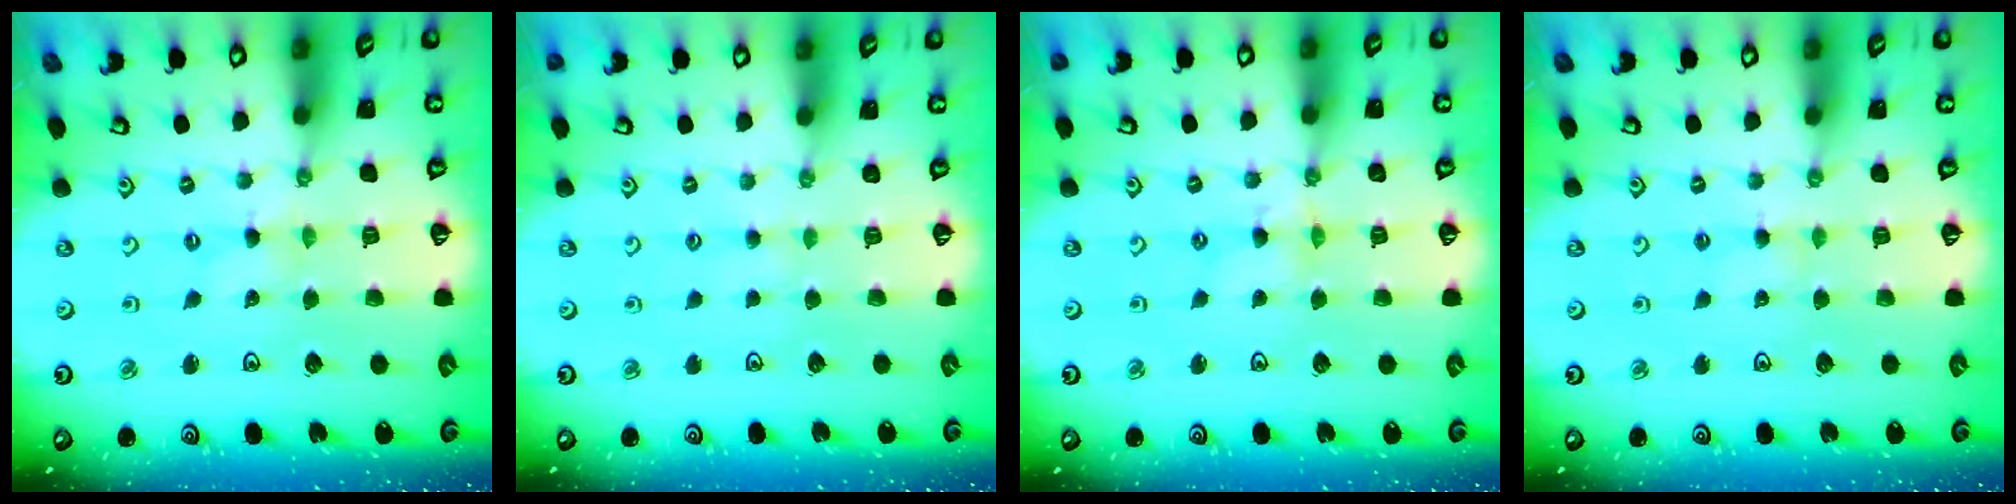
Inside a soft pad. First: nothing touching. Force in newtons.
{"total": 2.0, "press": 2.0, "slide": 0.3}
{"total": 2.3, "press": 2.3, "slide": 0.3}
{"total": 1.8, "press": 1.8, "slide": 0.2}